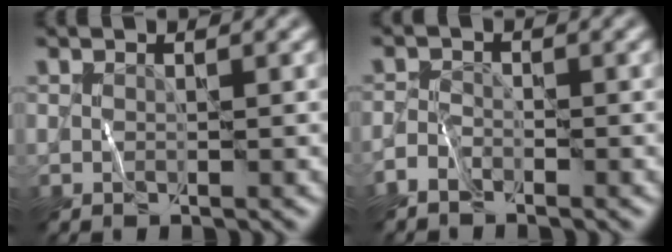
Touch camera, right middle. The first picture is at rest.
{"total": 1.6, "force": [-1.5, 0.5, 0.4], "torque": [-0.009, 0.003, -0.037]}